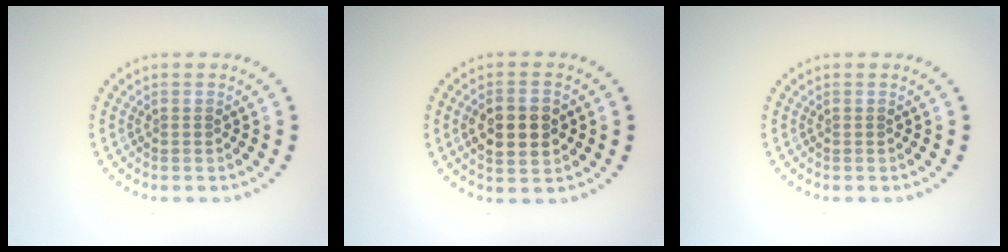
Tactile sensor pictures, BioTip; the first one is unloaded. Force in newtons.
{"total": 4.6, "press": 4.6, "slide": 0.4}
{"total": 0.0}